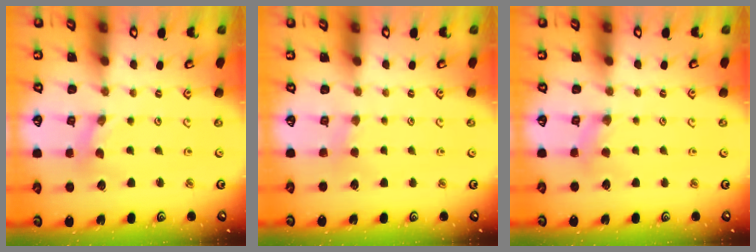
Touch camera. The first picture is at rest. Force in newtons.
{"total": 2.0, "press": 2.0, "slide": 0.3}
{"total": 2.8, "press": 2.7, "slide": 0.6}